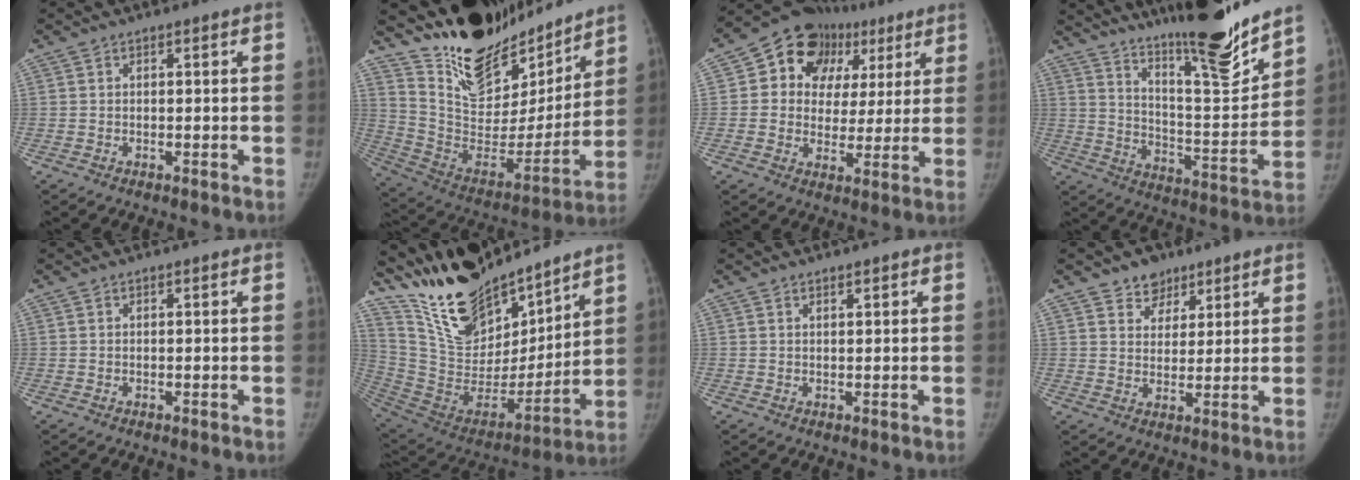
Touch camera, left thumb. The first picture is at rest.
{"total": 24.7, "force": [20.6, 9.7, 9.7], "torque": [-0.127, -0.119, 0.344]}
{"total": 16.8, "force": [6.4, 13.2, 8.2], "torque": [-0.066, 0.021, 0.098]}
{"total": 20.7, "force": [16.5, 2.9, 12.3], "torque": [-0.160, -0.108, 0.264]}
{"total": 0.0}
{"total": 24.3, "force": [20.5, 8.4, 10.0], "torque": [-0.145, -0.107, 0.370]}
{"total": 0.8, "force": [0.6, 0.2, 0.5], "torque": [-0.007, -0.004, 0.011]}
{"total": 5.7, "force": [3.9, 4.0, 1.0], "torque": [0.011, -0.023, 0.064]}